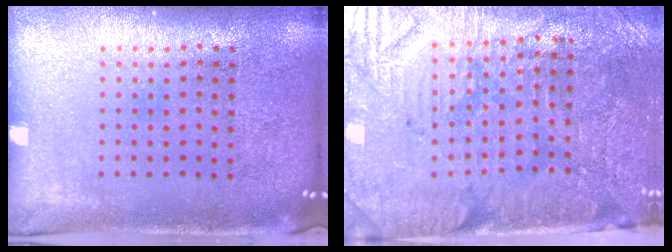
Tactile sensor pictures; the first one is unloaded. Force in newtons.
{"total": 3.6, "press": 3.4, "slide": 1.2}